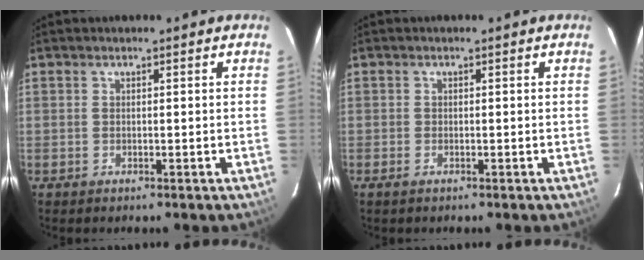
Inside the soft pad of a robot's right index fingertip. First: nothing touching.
{"total": 0.9, "force": [-0.6, 0.4, 0.5], "torque": [-0.011, -0.003, -0.013]}